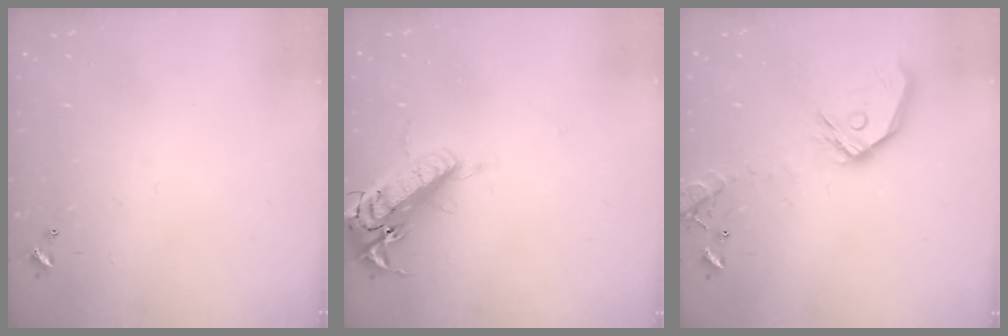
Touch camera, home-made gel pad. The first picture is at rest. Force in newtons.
{"total": 17.6, "press": 17.3, "slide": 3.4}
{"total": 16.5, "press": 16.3, "slide": 2.4}